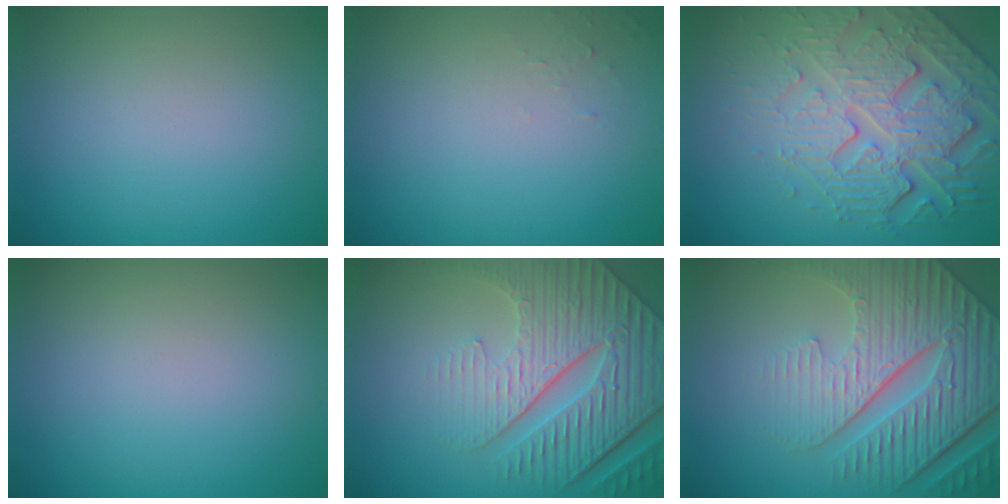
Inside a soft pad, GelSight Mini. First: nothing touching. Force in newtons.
{"total": 0.6, "press": 0.6, "slide": 0.1}
{"total": 6.3, "press": 5.3, "slide": 3.5}
{"total": 0.0}
{"total": 8.5, "press": 6.3, "slide": 5.8}
{"total": 8.0, "press": 6.2, "slide": 5.1}